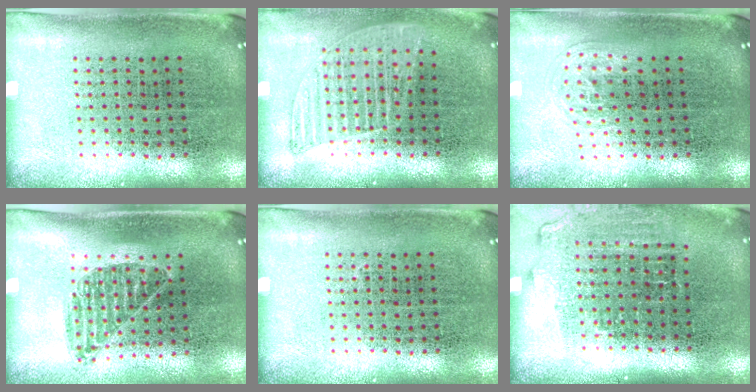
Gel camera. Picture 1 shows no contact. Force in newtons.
{"total": 1.2, "press": 1.1, "slide": 0.4}
{"total": 1.0, "press": 0.6, "slide": 0.8}
{"total": 0.9, "press": 0.8, "slide": 0.4}
{"total": 0.0}
{"total": 1.3, "press": 1.1, "slide": 0.6}